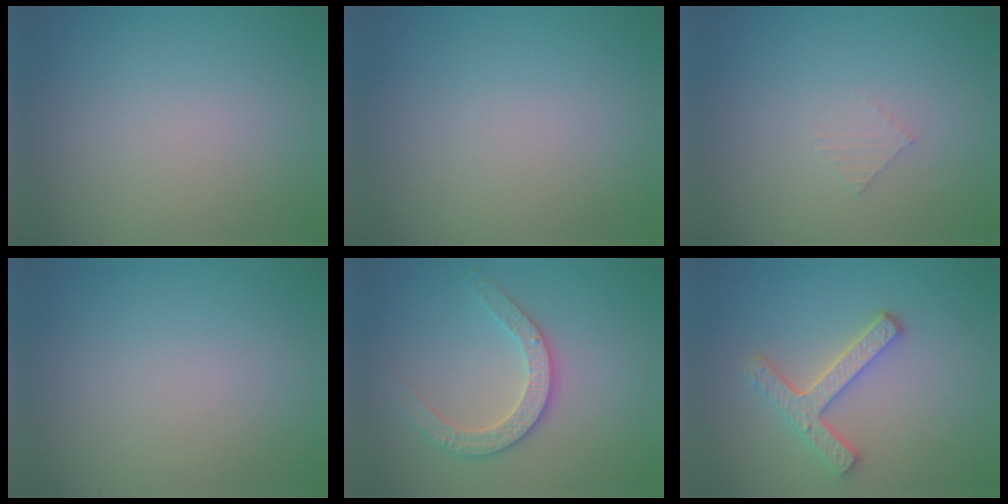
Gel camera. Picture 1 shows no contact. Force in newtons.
{"total": 0.0}
{"total": 0.8, "press": 0.8, "slide": 0.1}
{"total": 0.0}
{"total": 2.9, "press": 2.9, "slide": 0.7}
{"total": 3.8, "press": 3.1, "slide": 2.2}